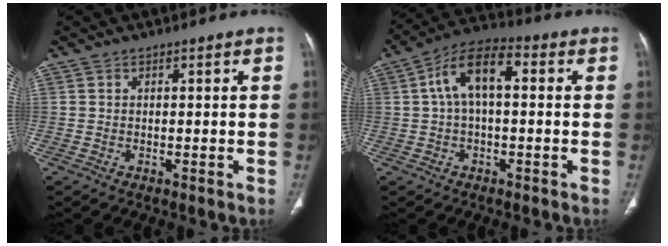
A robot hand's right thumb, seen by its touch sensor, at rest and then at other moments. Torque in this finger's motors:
{"motor_torque": [0.90, 3.24, 1.25, -0.34, 0.12]}